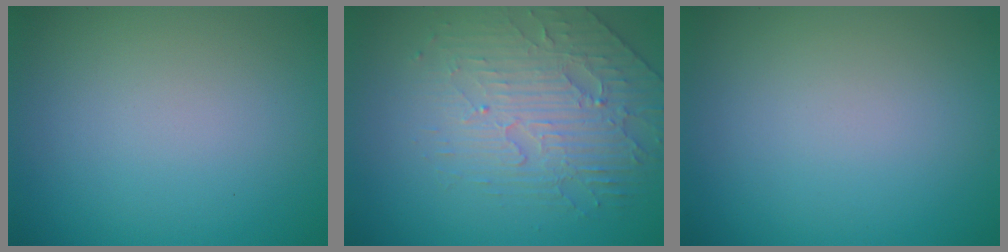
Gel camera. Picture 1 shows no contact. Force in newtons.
{"total": 3.9, "press": 3.6, "slide": 1.6}
{"total": 0.0}